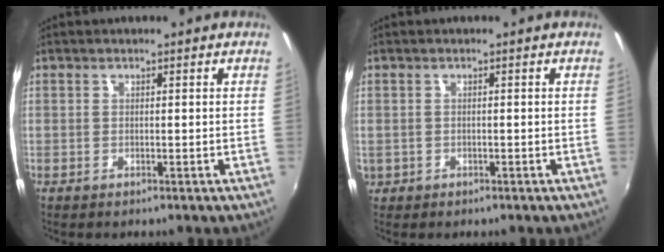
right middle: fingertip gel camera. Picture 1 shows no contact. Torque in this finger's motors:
{"motor_torque": [2.14, 0.00, 1.06, 0.21]}